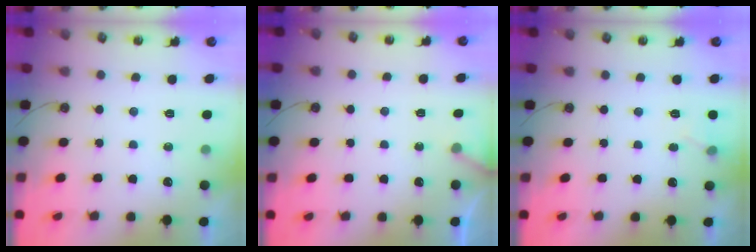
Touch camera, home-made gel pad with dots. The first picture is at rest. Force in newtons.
{"total": 4.1, "press": 4.1, "slide": 0.4}
{"total": 4.6, "press": 4.6, "slide": 0.6}